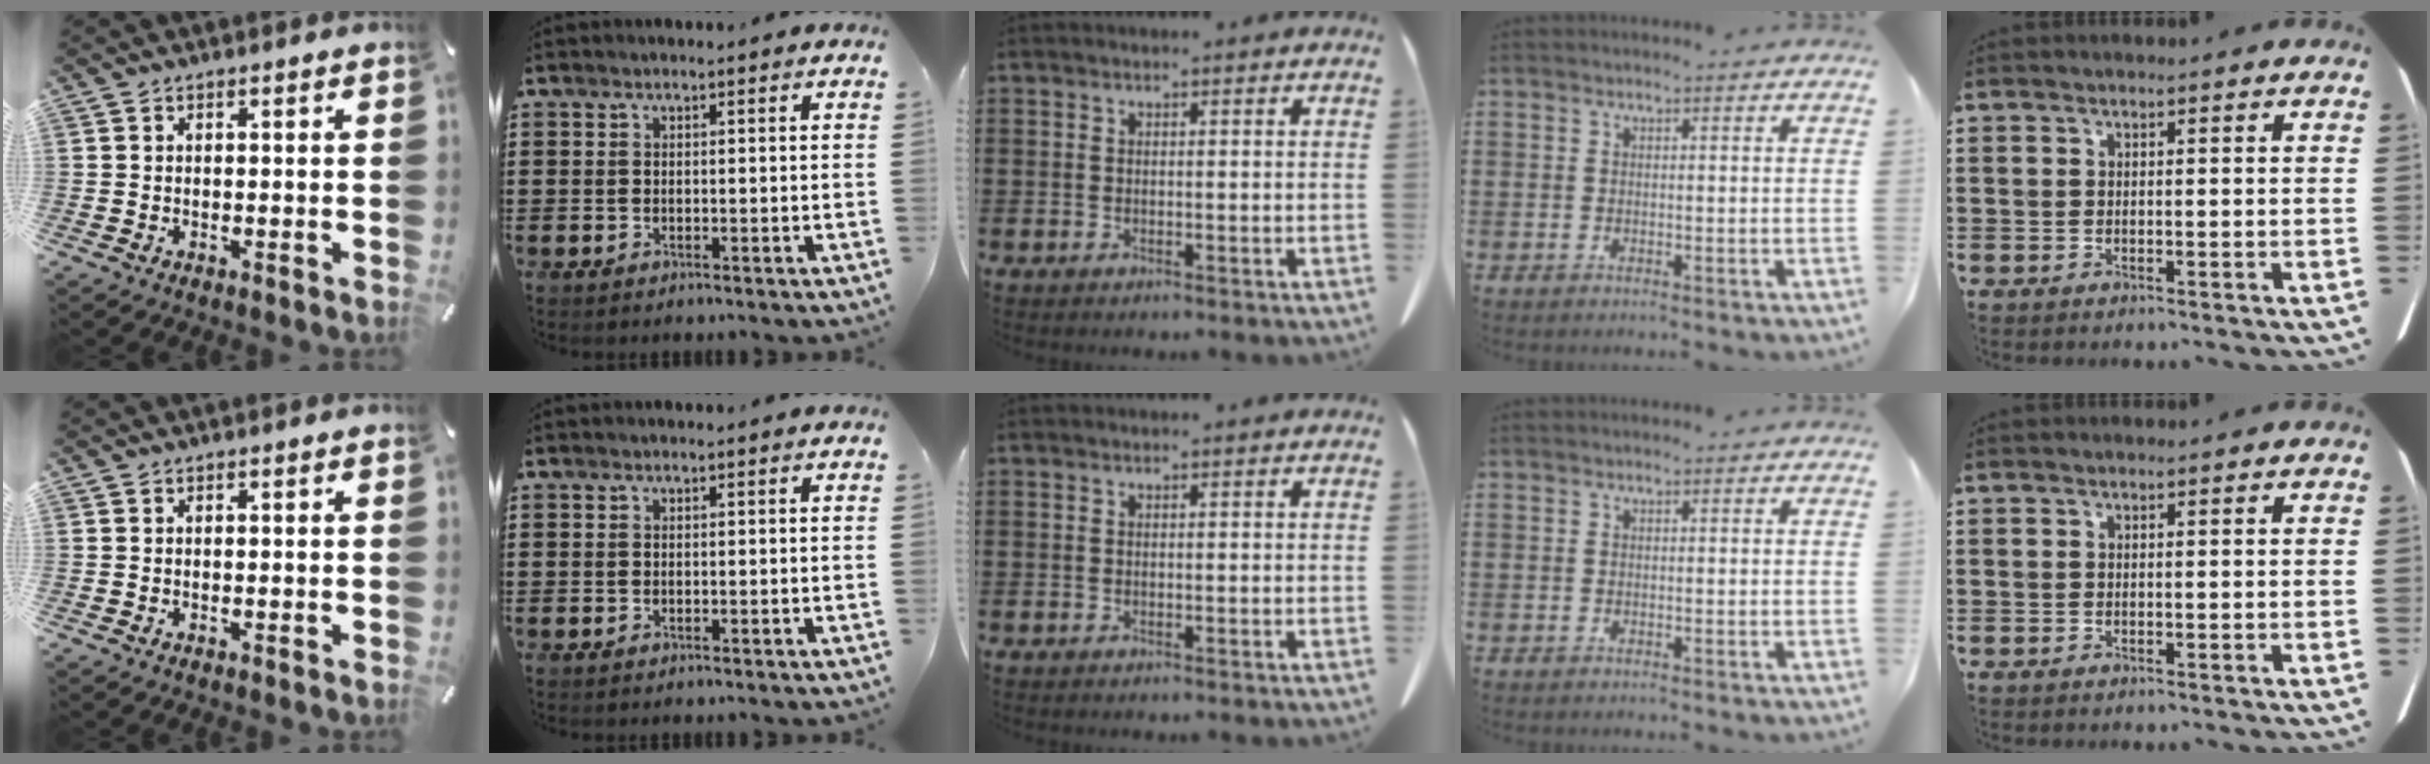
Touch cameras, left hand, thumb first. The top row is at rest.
{}